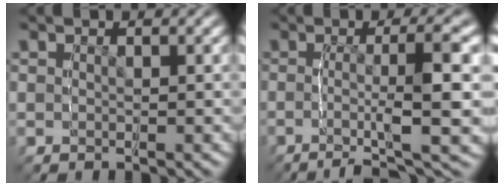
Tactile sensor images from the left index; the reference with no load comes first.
{"total": 6.6, "force": [-2.6, 0.7, 6.0], "torque": [-0.093, -0.009, -0.042]}